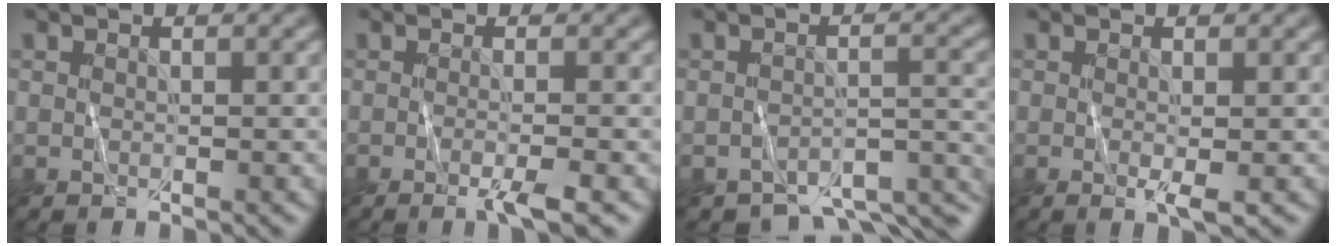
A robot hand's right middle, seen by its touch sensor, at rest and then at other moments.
{"total": 2.3, "force": [-0.8, 0.3, 2.1], "torque": [-0.031, -0.002, -0.017]}
{"total": 5.9, "force": [-5.3, 1.7, 2.1], "torque": [-0.025, -0.022, -0.064]}
{"total": 1.5, "force": [0.1, 0.1, 1.5], "torque": [-0.026, -0.008, -0.001]}